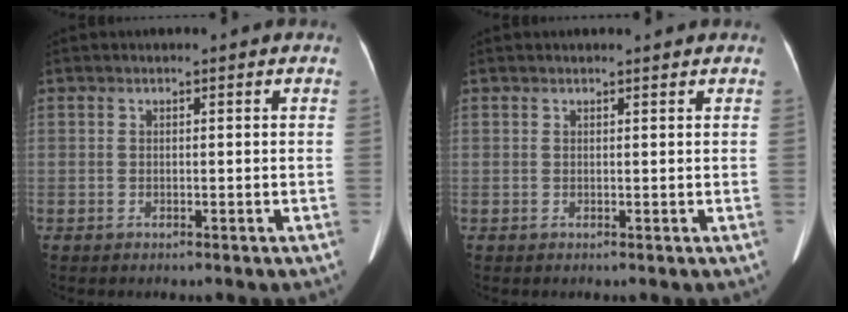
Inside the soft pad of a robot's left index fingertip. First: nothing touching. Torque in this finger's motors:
{"motor_torque": [-0.60, 0.44, -0.23, -0.02]}